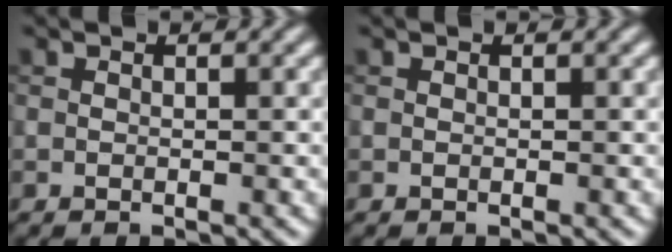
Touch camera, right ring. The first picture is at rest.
{"total": 0.0}